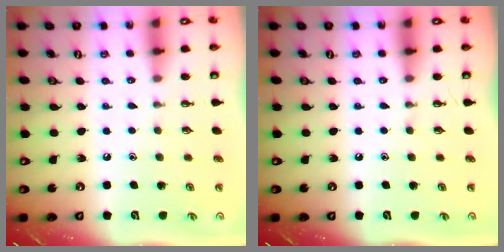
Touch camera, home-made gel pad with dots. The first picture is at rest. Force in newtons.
{"total": 0.0}